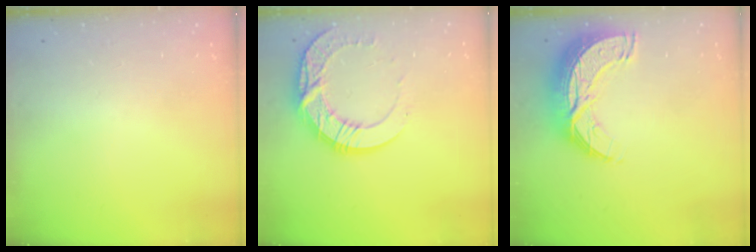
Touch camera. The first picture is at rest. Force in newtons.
{"total": 14.4, "press": 14.4, "slide": 1.4}
{"total": 12.4, "press": 12.4, "slide": 0.9}